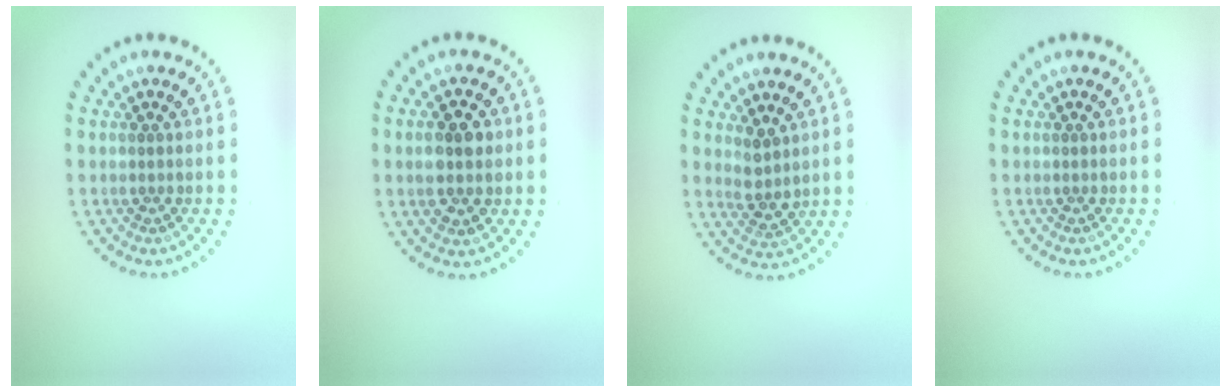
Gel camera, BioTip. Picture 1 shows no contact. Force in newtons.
{"total": 3.6, "press": 3.6, "slide": 0.2}
{"total": 2.2, "press": 1.8, "slide": 1.3}
{"total": 0.0}